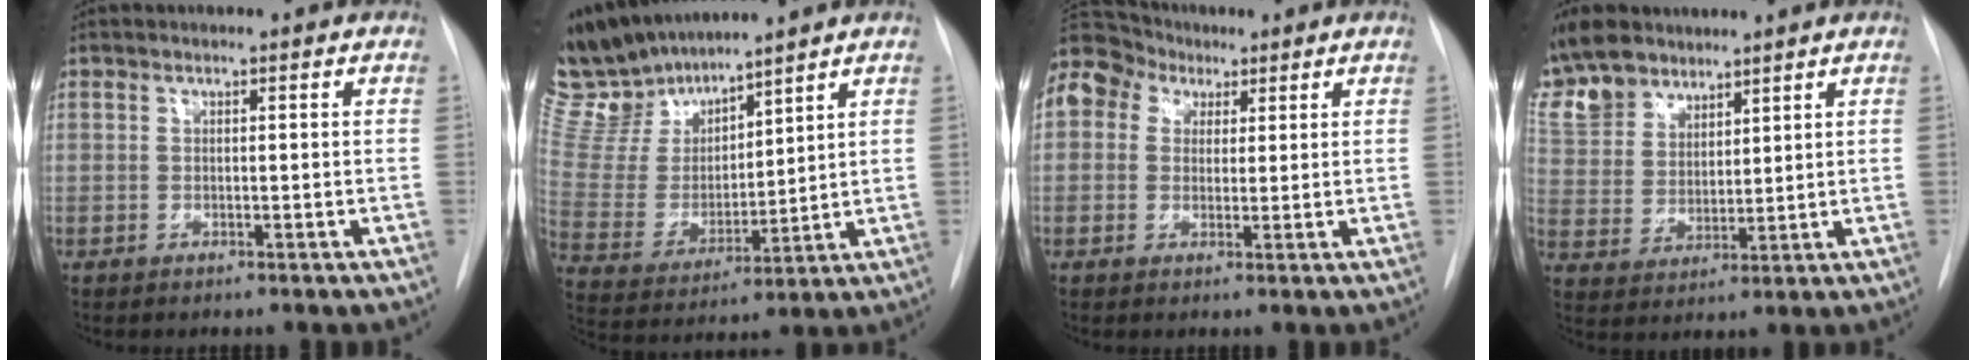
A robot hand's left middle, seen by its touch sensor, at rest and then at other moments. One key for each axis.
{"total": 14.7, "fx": 13.4, "fy": 3.9, "fz": 4.6, "tx": -0.103, "ty": 0.006, "tz": 0.275}
{"total": 20.3, "fx": 9.1, "fy": 15.8, "fz": 8.9, "tx": -0.277, "ty": 0.112, "tz": 0.176}
{"total": 12.7, "fx": 9.8, "fy": 7.1, "fz": 3.8, "tx": -0.094, "ty": 0.024, "tz": 0.198}